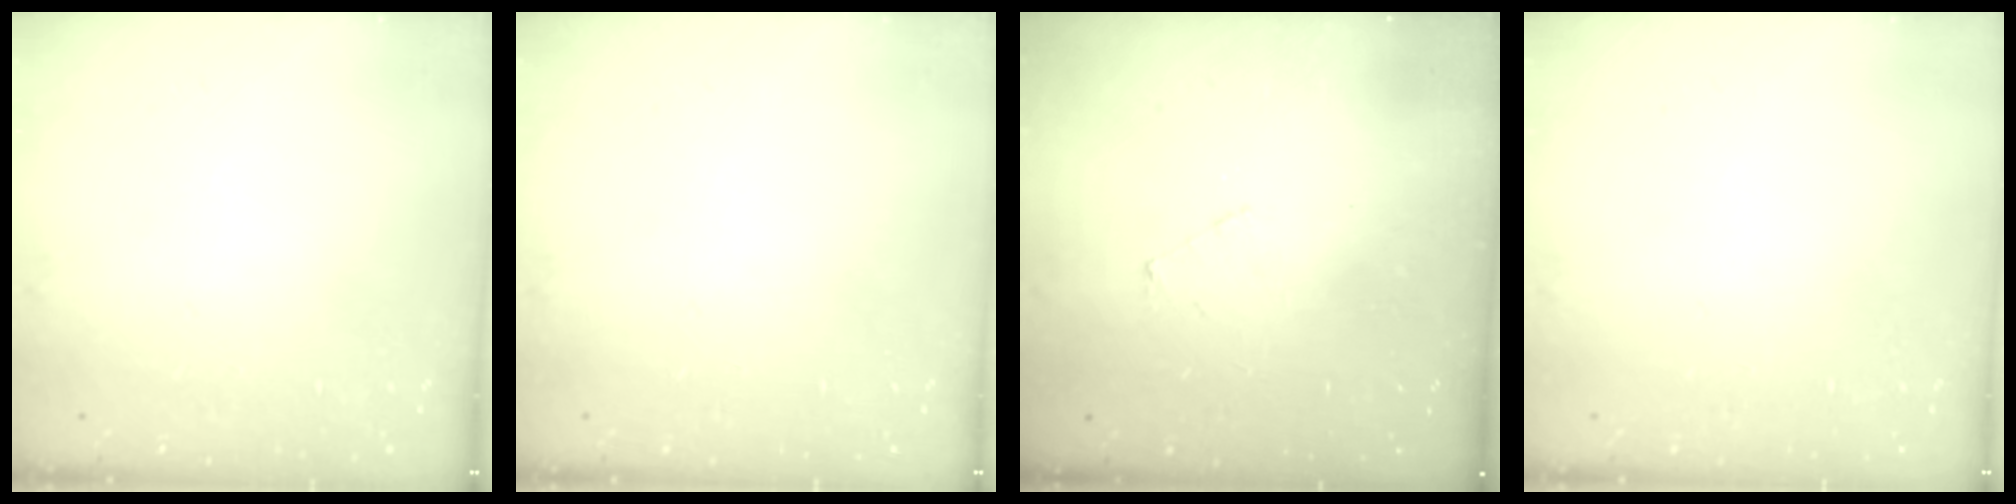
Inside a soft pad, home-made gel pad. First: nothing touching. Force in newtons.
{"total": 0.0}
{"total": 3.0, "press": 3.0, "slide": 0.3}
{"total": 0.0}